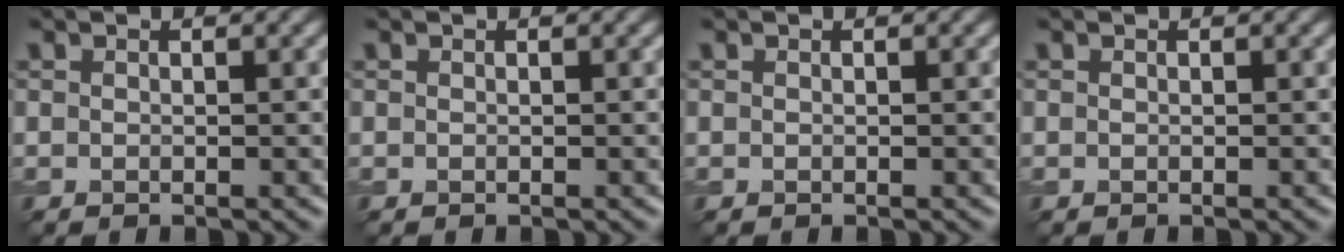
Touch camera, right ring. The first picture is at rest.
{"total": 0.0}
{"total": 0.0}
{"total": 0.0}